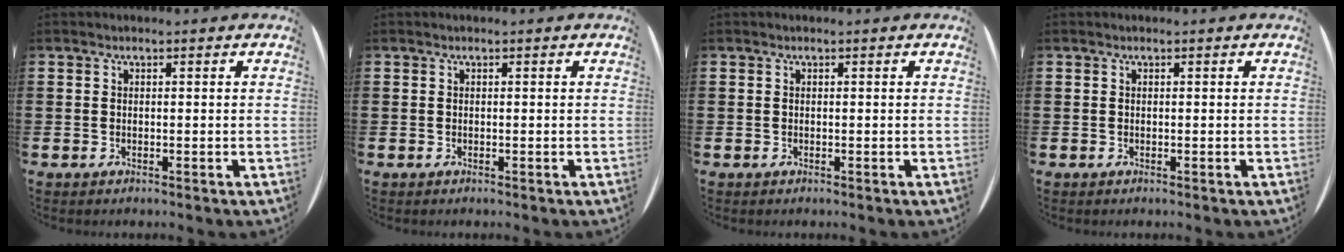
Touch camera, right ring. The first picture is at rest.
{"total": 0.0}
{"total": 0.0}
{"total": 0.0}